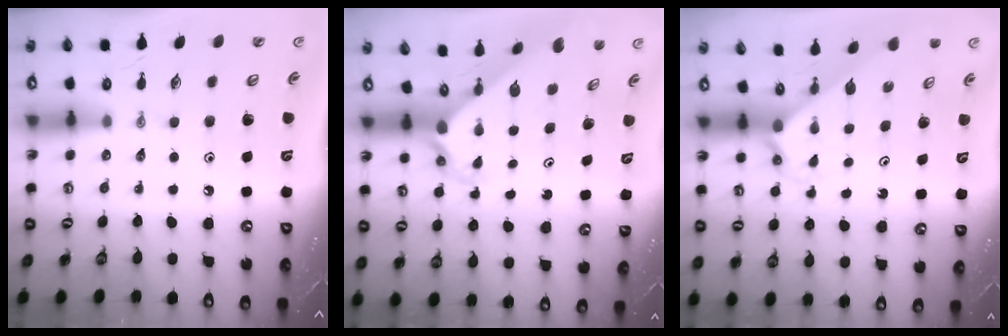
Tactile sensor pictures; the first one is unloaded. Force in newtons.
{"total": 2.5, "press": 2.5, "slide": 0.2}
{"total": 2.0, "press": 2.0, "slide": 0.2}